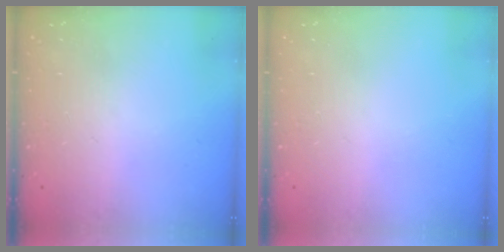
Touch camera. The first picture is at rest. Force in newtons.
{"total": 0.0}